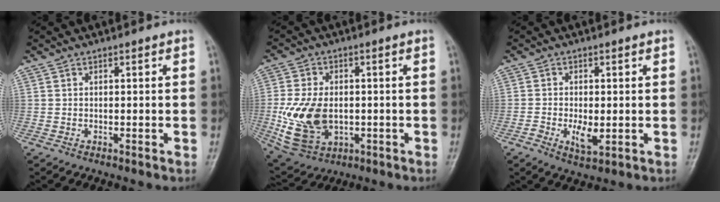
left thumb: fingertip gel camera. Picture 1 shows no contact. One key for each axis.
{"total": 13.3, "fx": -1.4, "fy": 9.0, "fz": 9.8, "tx": -0.177, "ty": -0.008, "tz": -0.012}
{"total": 4.2, "fx": -0.9, "fy": 2.0, "fz": 3.5, "tx": -0.061, "ty": -0.007, "tz": -0.014}